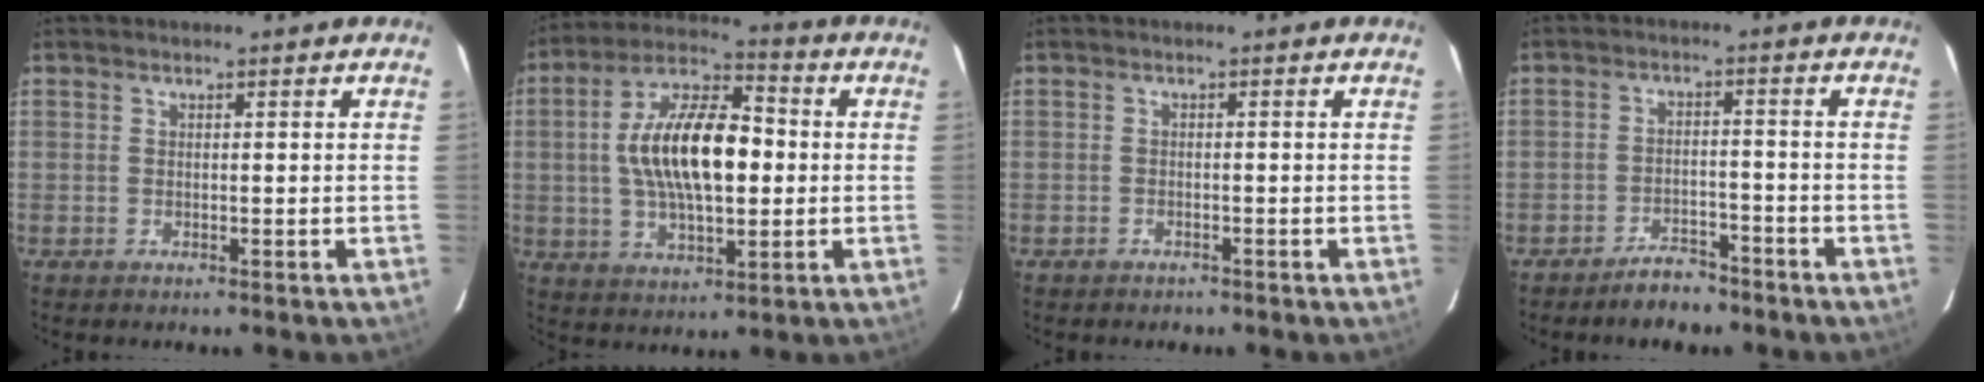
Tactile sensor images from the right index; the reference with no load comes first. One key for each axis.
{"total": 16.8, "fx": 0.4, "fy": 7.5, "fz": 15.0, "tx": -0.277, "ty": 0.020, "tz": 0.005}
{"total": 1.6, "fx": -1.2, "fy": 1.0, "fz": 0.1, "tx": -0.006, "ty": 0.003, "tz": -0.018}
{"total": 5.5, "fx": -4.6, "fy": 2.5, "fz": 1.8, "tx": -0.049, "ty": 0.016, "tz": -0.065}